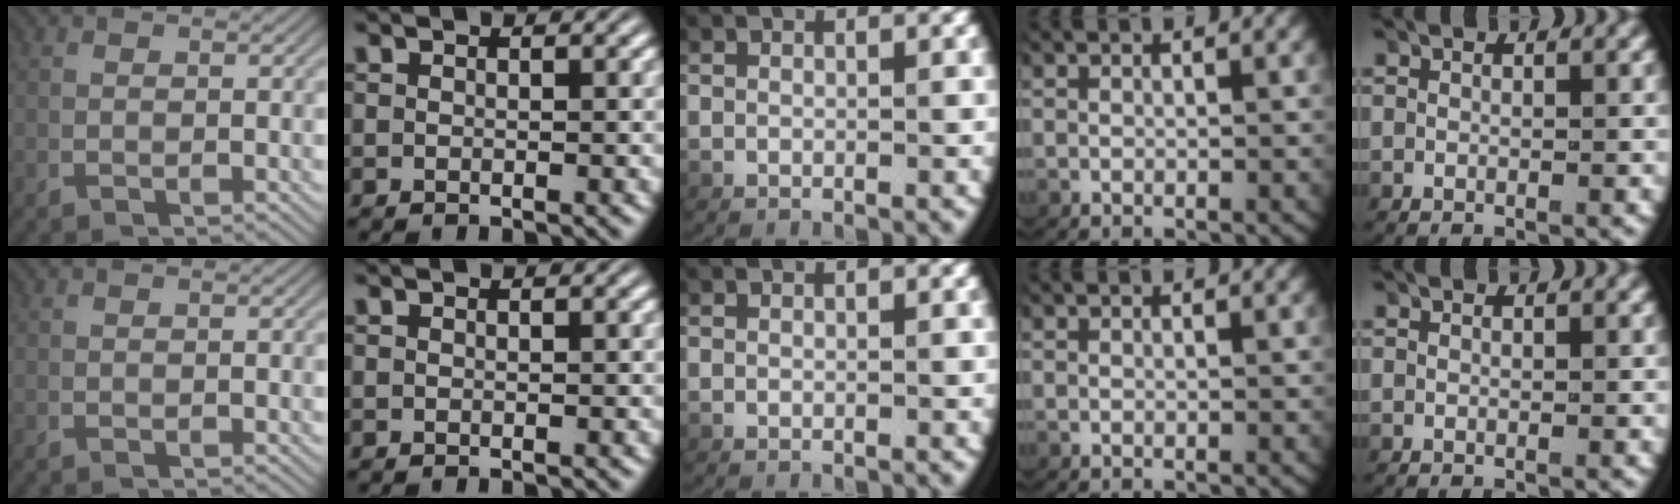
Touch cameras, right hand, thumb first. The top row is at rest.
{}